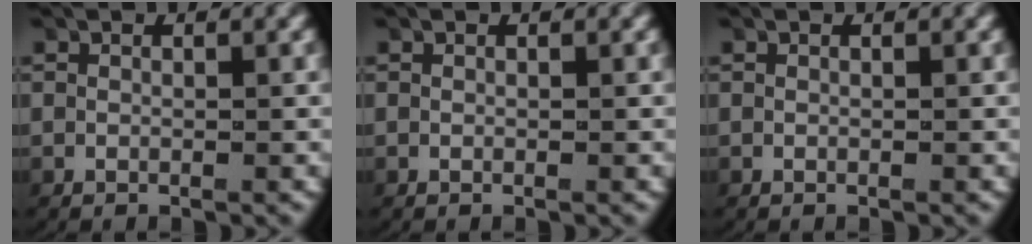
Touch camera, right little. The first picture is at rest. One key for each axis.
{"total": 0.0}
{"total": 0.0}